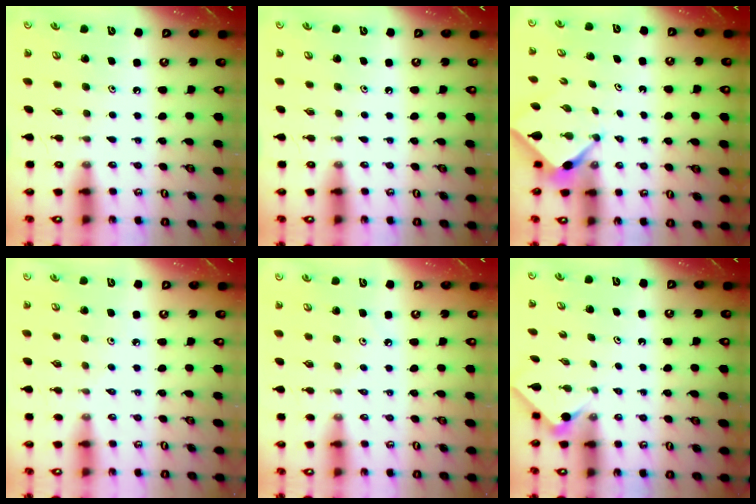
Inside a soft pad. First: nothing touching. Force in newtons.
{"total": 0.0}
{"total": 3.1, "press": 3.1, "slide": 0.3}
{"total": 1.7, "press": 1.6, "slide": 0.4}
{"total": 1.1, "press": 1.1, "slide": 0.4}
{"total": 2.7, "press": 2.7, "slide": 0.4}